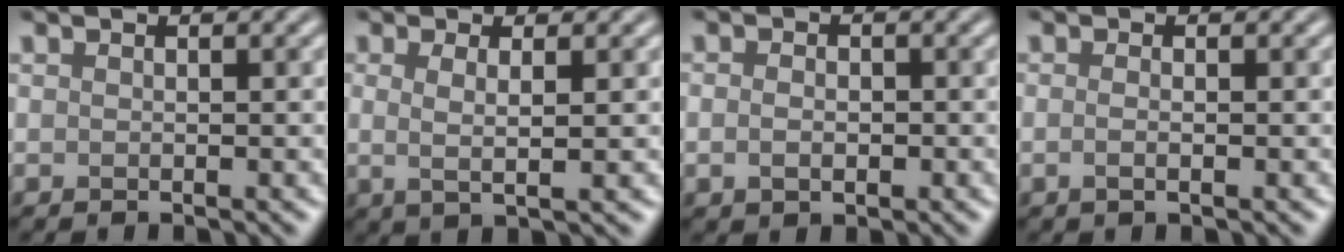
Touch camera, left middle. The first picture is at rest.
{"total": 2.3, "force": [0.4, 0.6, 2.2], "torque": [-0.040, -0.003, 0.007]}
{"total": 1.8, "force": [-0.3, 1.3, 1.3], "torque": [-0.019, -0.002, -0.004]}
{"total": 1.0, "force": [-0.2, 0.3, 1.0], "torque": [-0.019, -0.004, -0.006]}